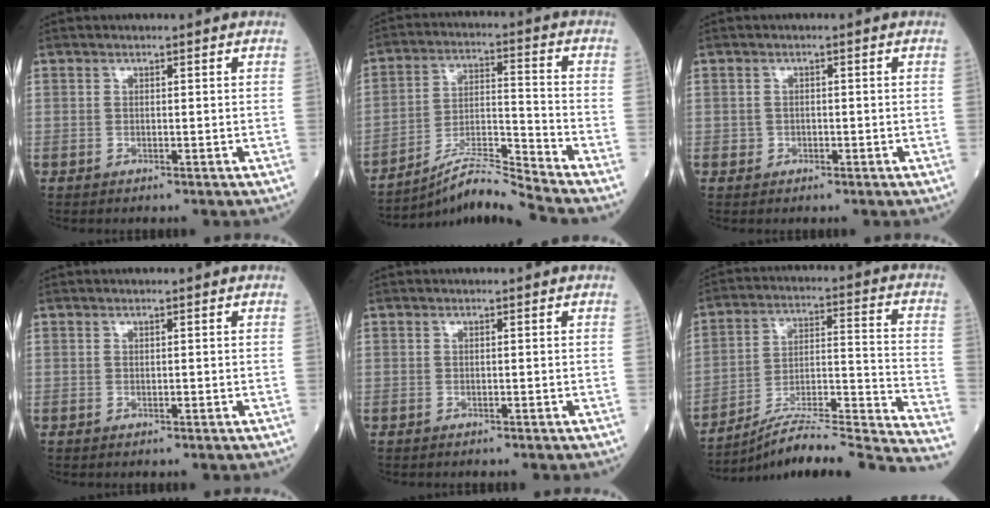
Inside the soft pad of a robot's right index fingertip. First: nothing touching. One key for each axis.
{"total": 9.6, "fx": -8.9, "fy": -2.8, "fz": 2.3, "tx": -0.046, "ty": 0.005, "tz": -0.162}
{"total": 1.1, "fx": -0.5, "fy": 1.0, "fz": 0.1, "tx": 0.003, "ty": 0.004, "tz": -0.009}
{"total": 0.0}
{"total": 0.0}
{"total": 22.9, "fx": -21.1, "fy": -1.0, "fz": 8.9, "tx": -0.091, "ty": 0.006, "tz": -0.317}